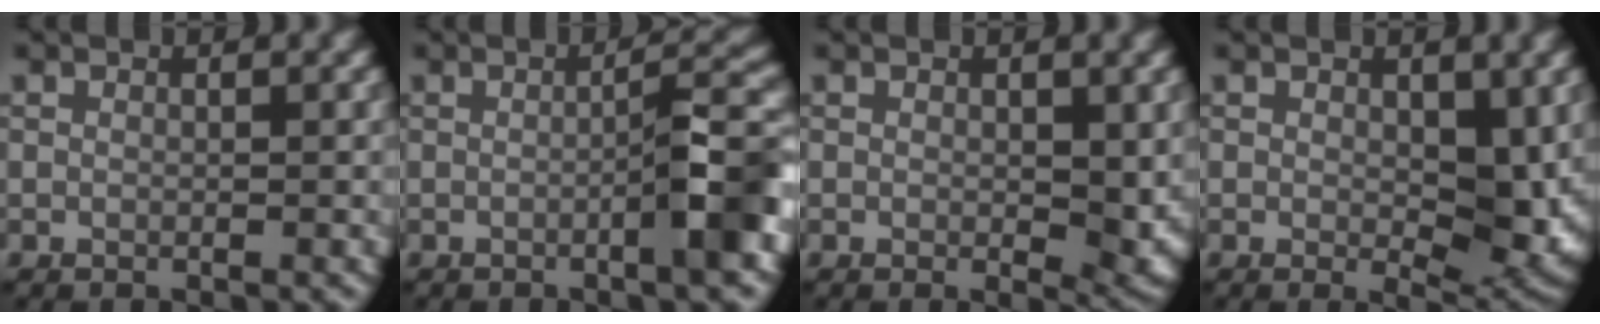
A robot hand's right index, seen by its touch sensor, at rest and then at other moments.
{"total": 4.9, "force": [-1.5, 0.4, 4.6], "torque": [-0.063, 0.017, -0.029]}
{"total": 3.2, "force": [0.2, 1.4, 2.8], "torque": [-0.034, -0.008, 0.007]}
{"total": 5.5, "force": [0.5, 2.8, 4.7], "torque": [-0.067, -0.016, 0.015]}